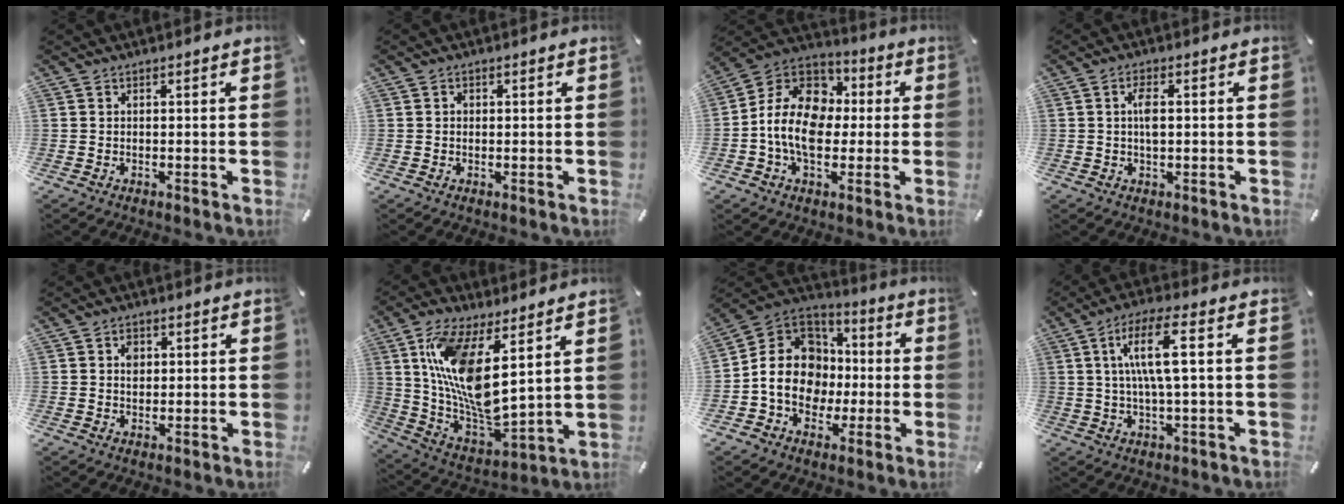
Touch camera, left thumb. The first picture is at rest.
{"total": 1.0, "force": [0.1, 0.9, 0.3], "torque": [-0.007, 0.005, 0.001]}
{"total": 14.3, "force": [-2.5, 10.9, 8.9], "torque": [-0.203, 0.017, -0.051]}
{"total": 3.6, "force": [0.4, 1.5, 3.2], "torque": [-0.073, 0.003, 0.002]}
{"total": 2.9, "force": [0.7, 2.3, 1.6], "torque": [-0.019, 0.002, 0.007]}
{"total": 15.8, "force": [7.2, 5.6, 12.8], "torque": [-0.277, -0.059, 0.125]}
{"total": 14.9, "force": [-2.3, 13.1, 6.8], "torque": [-0.150, 0.016, -0.038]}
{"total": 10.7, "force": [2.0, 2.4, 10.2], "torque": [-0.205, 0.000, 0.028]}